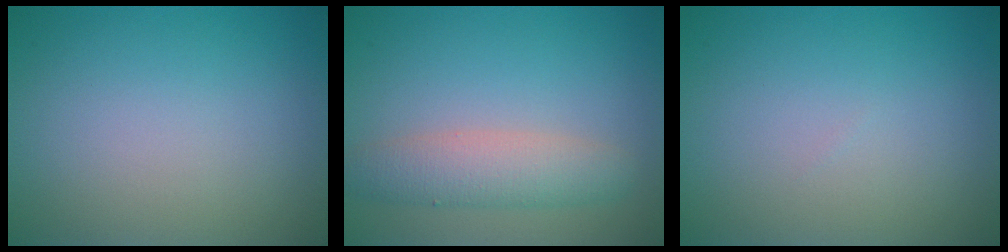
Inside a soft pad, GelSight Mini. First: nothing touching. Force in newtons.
{"total": 3.7, "press": 3.7, "slide": 0.1}
{"total": 0.0}